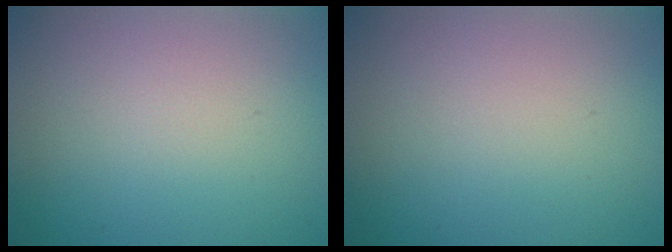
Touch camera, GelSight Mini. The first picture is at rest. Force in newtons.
{"total": 0.0}